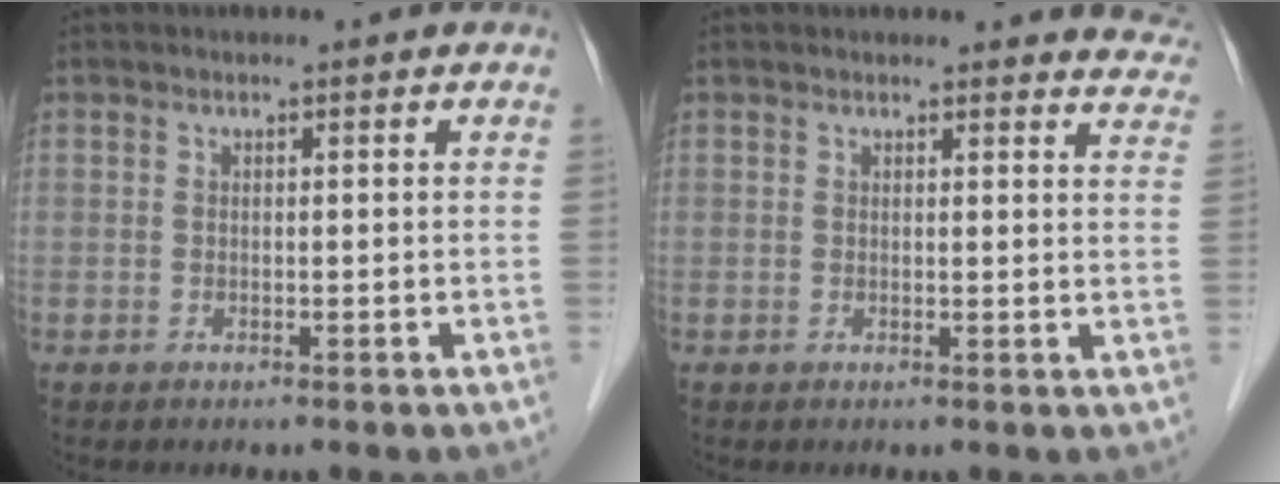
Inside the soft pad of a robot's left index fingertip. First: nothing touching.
{"total": 7.8, "force": [7.5, 1.9, 0.7], "torque": [0.031, -0.017, 0.044]}